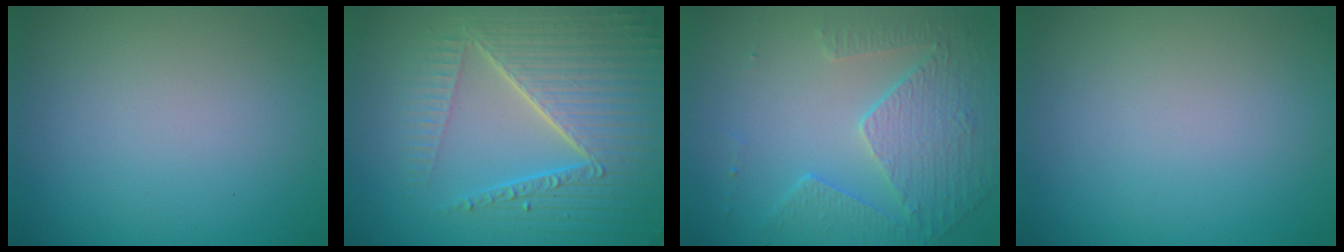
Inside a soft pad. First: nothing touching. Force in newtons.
{"total": 8.4, "press": 6.1, "slide": 5.8}
{"total": 5.1, "press": 3.7, "slide": 3.6}
{"total": 0.0}